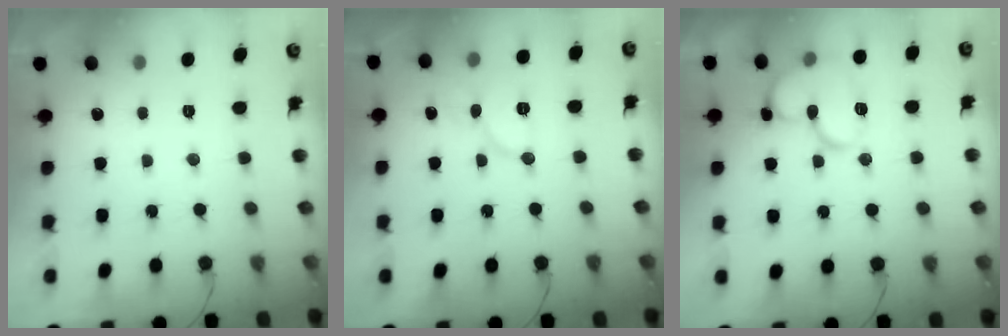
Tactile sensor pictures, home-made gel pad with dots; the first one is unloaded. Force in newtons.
{"total": 8.4, "press": 8.3, "slide": 0.9}
{"total": 14.1, "press": 14.0, "slide": 1.8}